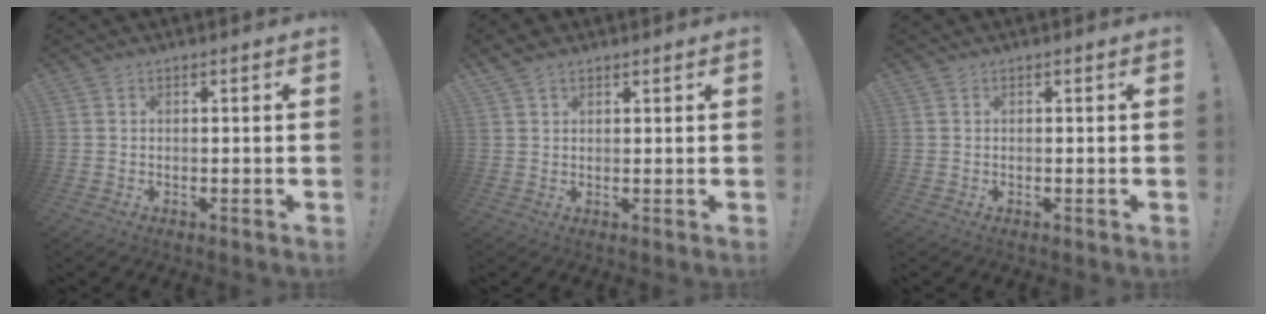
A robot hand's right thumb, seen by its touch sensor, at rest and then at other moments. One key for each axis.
{"total": 2.9, "fx": 2.1, "fy": 1.7, "fz": 1.1, "tx": -0.019, "ty": -0.005, "tz": 0.041}
{"total": 0.0}